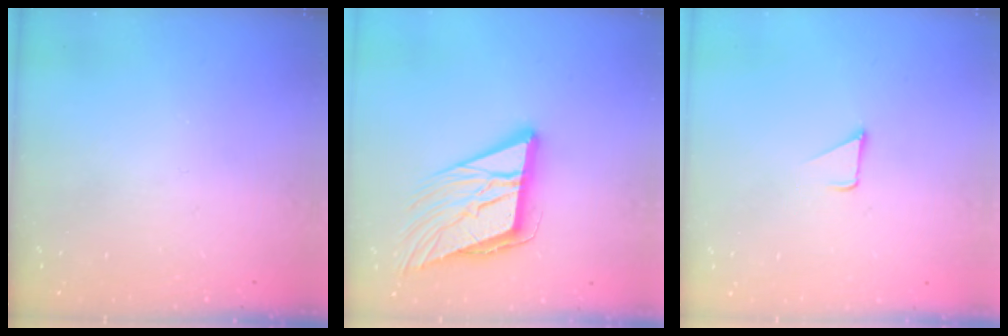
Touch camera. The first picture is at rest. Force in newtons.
{"total": 15.0, "press": 14.6, "slide": 3.5}
{"total": 1.7, "press": 1.7, "slide": 0.1}